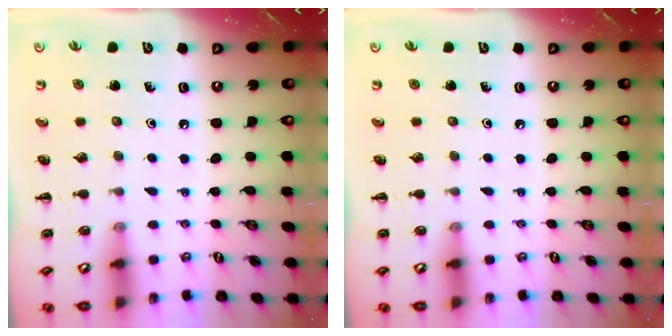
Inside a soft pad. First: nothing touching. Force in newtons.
{"total": 0.0}